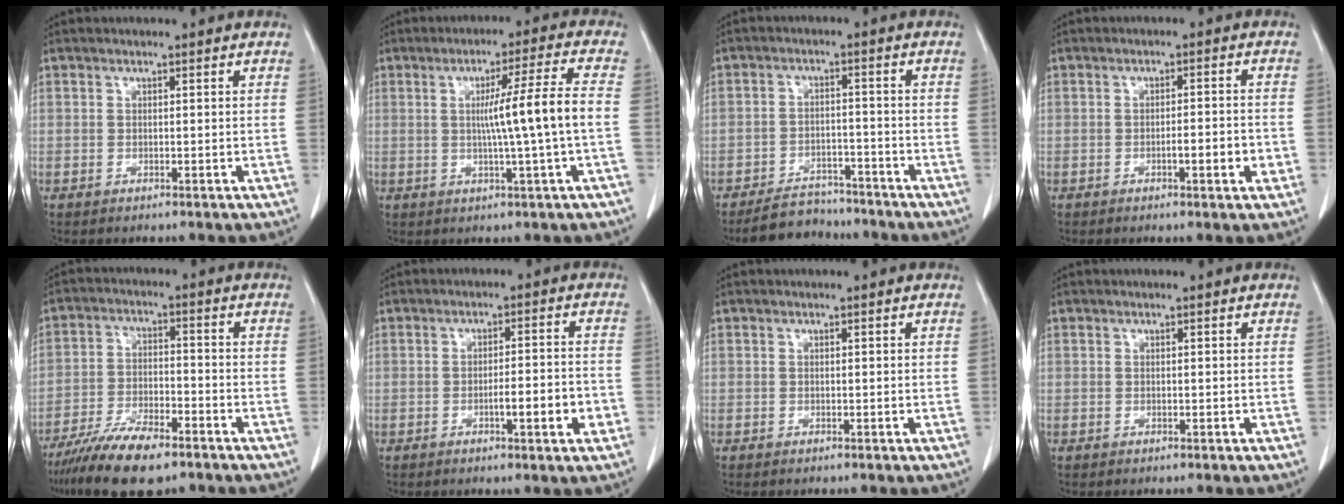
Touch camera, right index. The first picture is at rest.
{"total": 9.1, "force": [-0.4, -1.9, 8.9], "torque": [-0.142, 0.001, 0.000]}
{"total": 6.6, "force": [-6.0, 2.7, 0.7], "torque": [-0.008, 0.004, -0.098]}
{"total": 4.0, "force": [-1.4, 0.5, 3.7], "torque": [-0.054, 0.001, -0.018]}
{"total": 11.2, "force": [-8.6, 2.8, 6.7], "torque": [-0.120, -0.020, -0.151]}
{"total": 5.9, "force": [-2.1, 0.5, 5.4], "torque": [-0.079, 0.003, -0.028]}
{"total": 0.0}
{"total": 0.0}